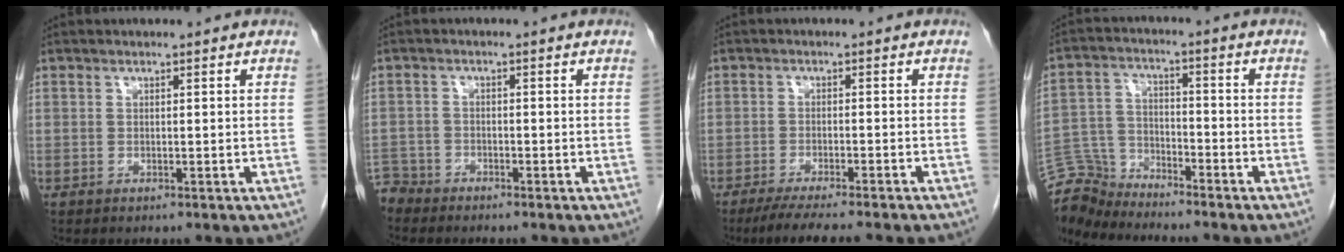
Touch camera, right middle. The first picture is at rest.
{"total": 3.3, "force": [-3.1, 0.8, -0.7], "torque": [0.015, -0.006, -0.061]}
{"total": 8.5, "force": [-7.2, -0.3, 4.6], "torque": [-0.055, -0.021, -0.110]}
{"total": 7.9, "force": [-7.9, 1.0, -0.3], "torque": [-0.004, 0.008, -0.153]}